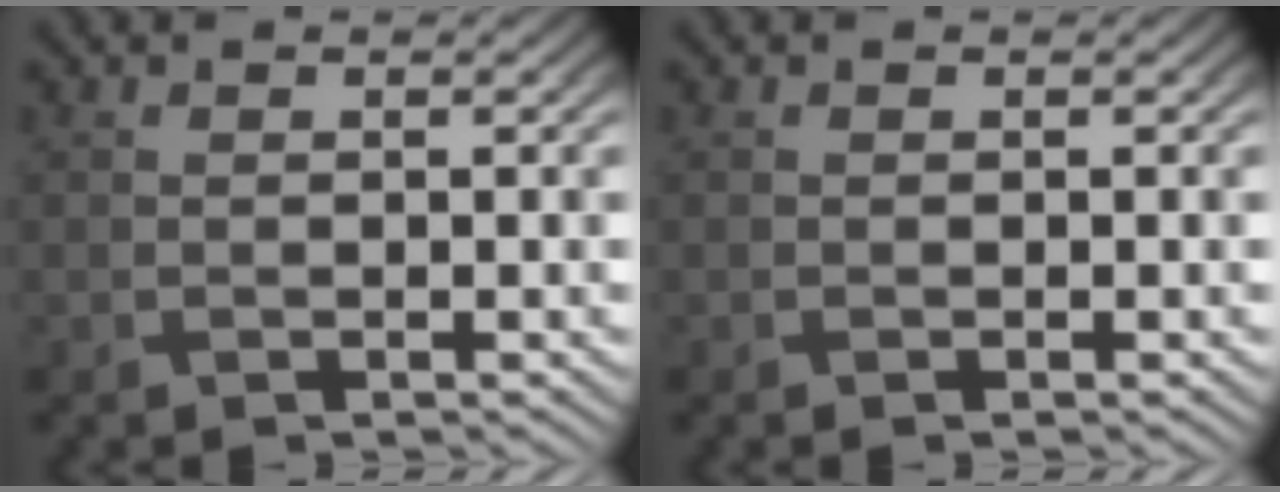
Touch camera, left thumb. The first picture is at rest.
{"total": 0.0}